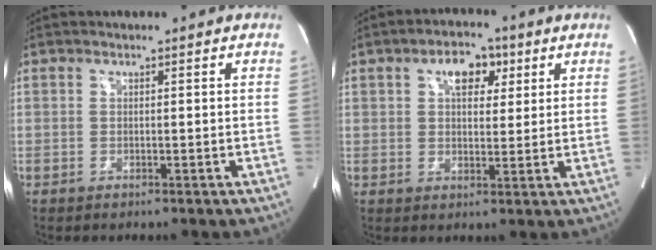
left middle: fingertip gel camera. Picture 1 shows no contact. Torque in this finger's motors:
{"motor_torque": [0.09, -0.20, 0.04, 0.03]}